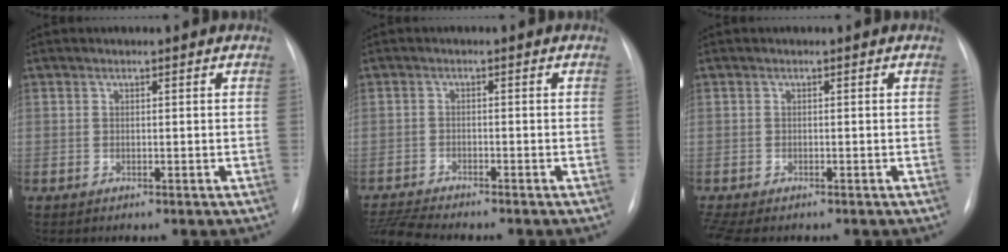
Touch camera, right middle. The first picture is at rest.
{"total": 6.6, "force": [-6.2, -0.5, 2.1], "torque": [-0.043, -0.017, -0.105]}
{"total": 4.8, "force": [-3.7, 1.8, 2.5], "torque": [-0.047, -0.004, -0.057]}